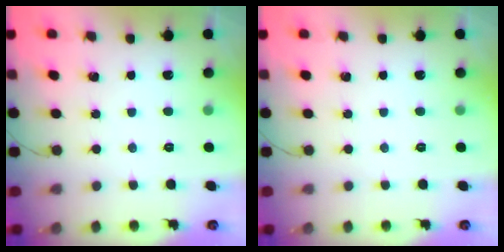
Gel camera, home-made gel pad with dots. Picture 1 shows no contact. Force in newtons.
{"total": 0.0}